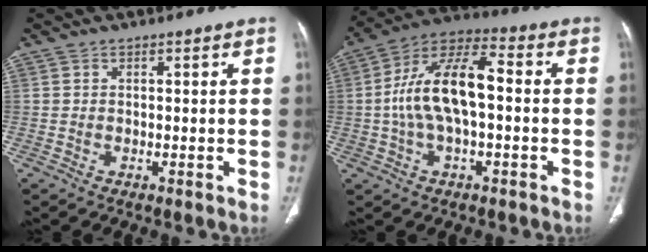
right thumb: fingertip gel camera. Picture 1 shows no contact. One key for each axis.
{"total": 14.8, "fx": -0.3, "fy": 6.7, "fz": 13.2, "tx": -0.253, "ty": 0.041, "tz": -0.014}